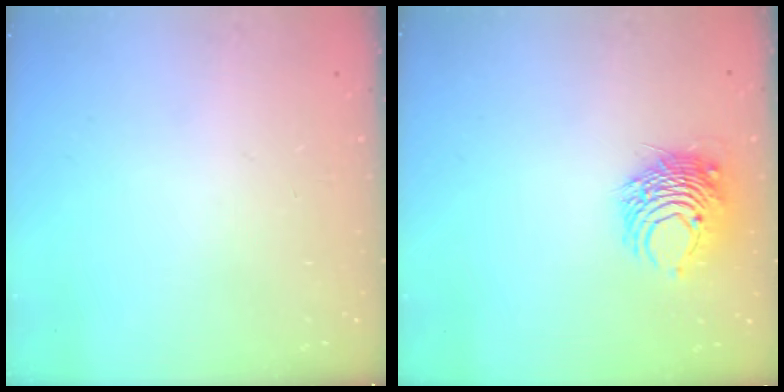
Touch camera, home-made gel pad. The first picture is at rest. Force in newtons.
{"total": 8.1, "press": 8.1, "slide": 0.6}